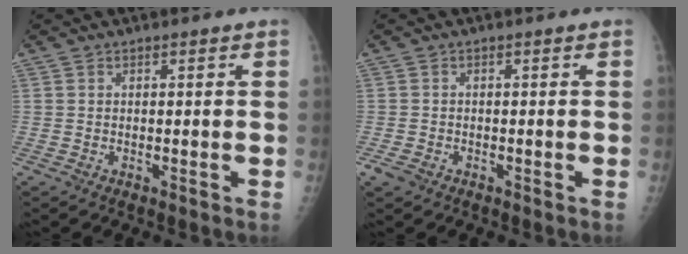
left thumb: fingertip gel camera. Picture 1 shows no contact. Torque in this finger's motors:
{"motor_torque": [0.06, 0.17, -0.09, -0.07, 0.05]}